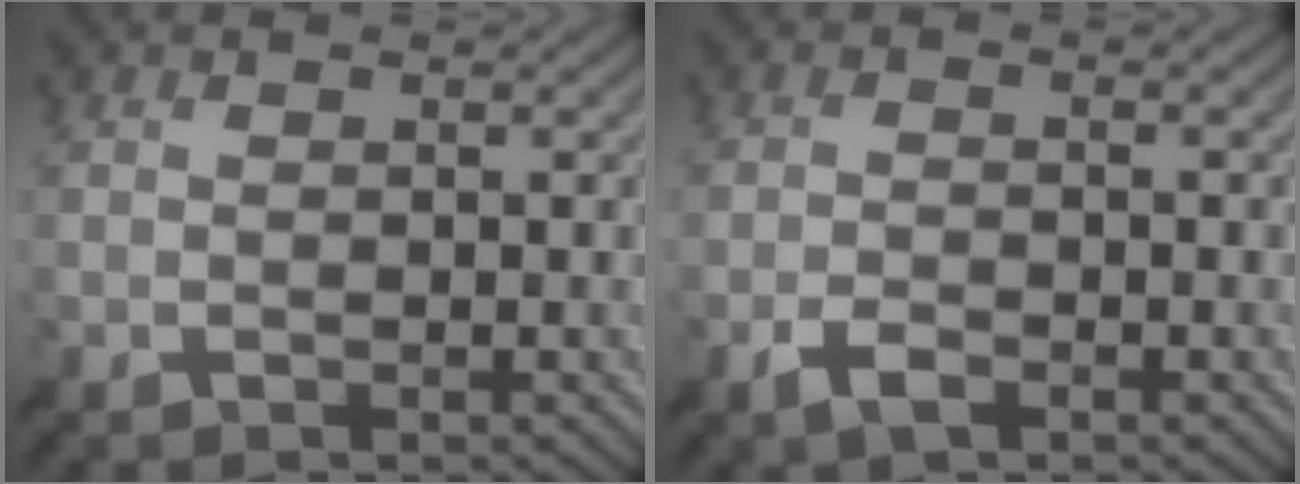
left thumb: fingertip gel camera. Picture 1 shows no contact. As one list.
[{"total": 2.5, "force": [-1.6, 0.8, 1.7], "torque": [-0.036, -0.001, -0.032]}]